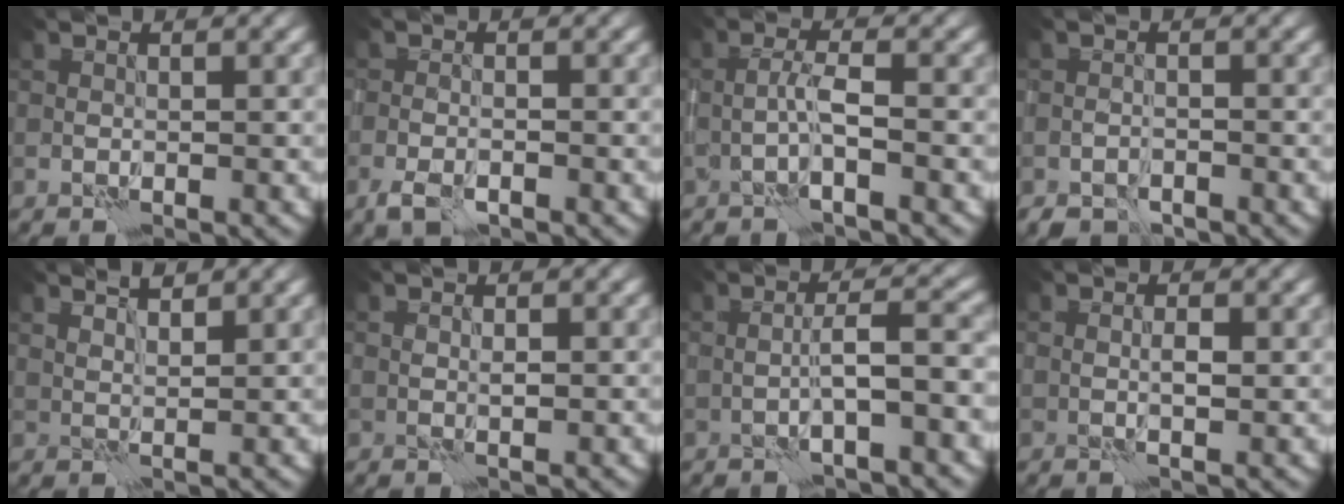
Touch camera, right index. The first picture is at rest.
{"total": 2.0, "force": [-1.3, 0.7, 1.3], "torque": [-0.027, -0.001, -0.027]}
{"total": 1.9, "force": [-0.7, -0.4, 1.7], "torque": [-0.034, 0.011, -0.018]}
{"total": 1.8, "force": [-1.7, 0.6, 0.0], "torque": [0.001, 0.004, -0.031]}
{"total": 2.1, "force": [2.0, -0.5, 0.0], "torque": [0.001, -0.009, 0.040]}
{"total": 0.9, "force": [0.6, -0.6, -0.1], "torque": [0.001, -0.002, 0.015]}
{"total": 2.4, "force": [-0.6, -0.7, 2.3], "torque": [-0.040, 0.015, -0.012]}
{"total": 0.9, "force": [0.6, -0.6, 0.4], "torque": [-0.009, 0.000, 0.014]}